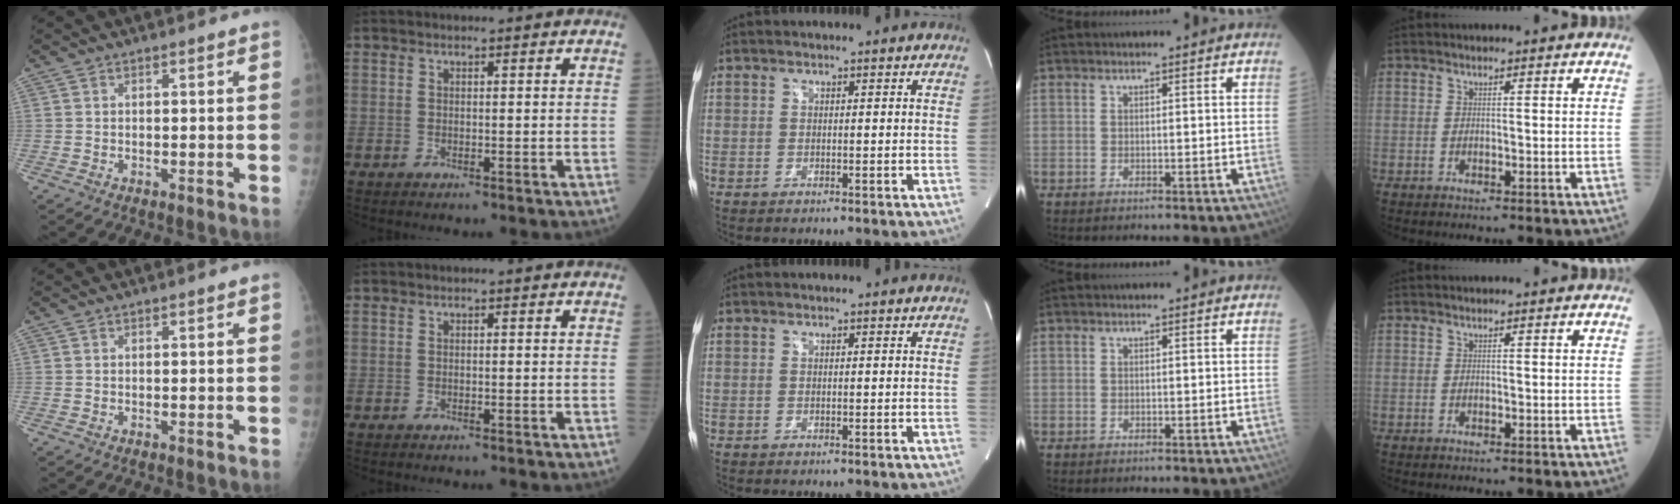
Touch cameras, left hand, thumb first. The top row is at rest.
{}